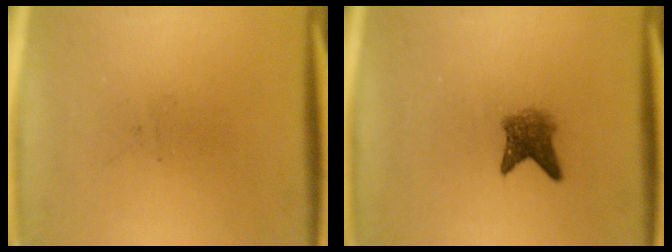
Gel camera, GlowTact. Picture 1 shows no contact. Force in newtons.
{"total": 3.1}